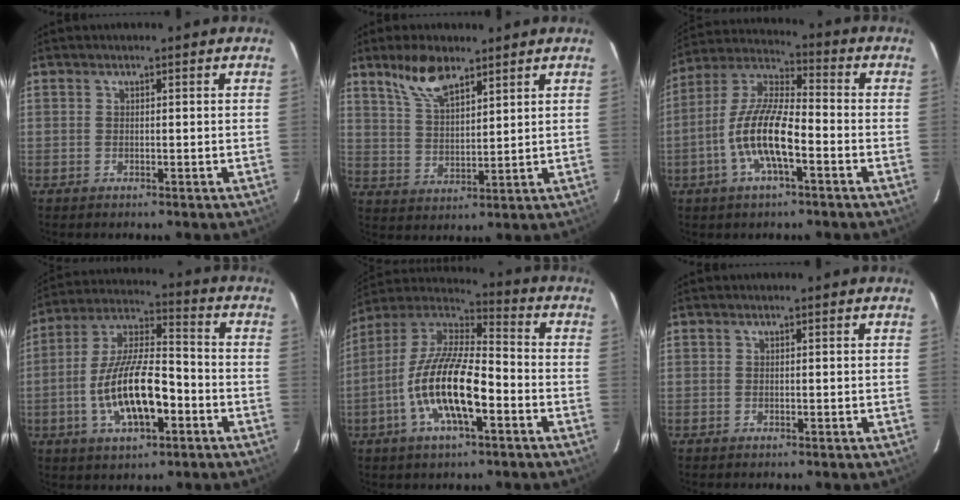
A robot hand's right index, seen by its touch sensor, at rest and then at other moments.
{"total": 8.4, "force": [6.0, 3.1, 4.9], "torque": [-0.094, 0.011, 0.122]}
{"total": 13.0, "force": [-4.5, 3.5, 11.7], "torque": [-0.241, 0.000, -0.090]}
{"total": 15.9, "force": [-4.9, 5.7, 13.9], "torque": [-0.275, 0.003, -0.086]}
{"total": 17.0, "force": [-5.7, 5.3, 15.1], "torque": [-0.300, -0.008, -0.115]}
{"total": 0.0}